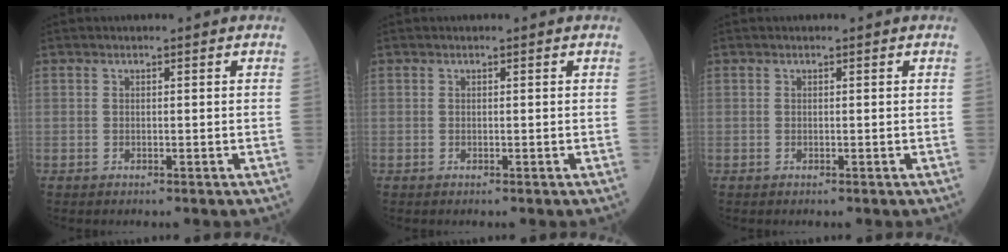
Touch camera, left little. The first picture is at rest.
{"total": 0.0}
{"total": 0.0}